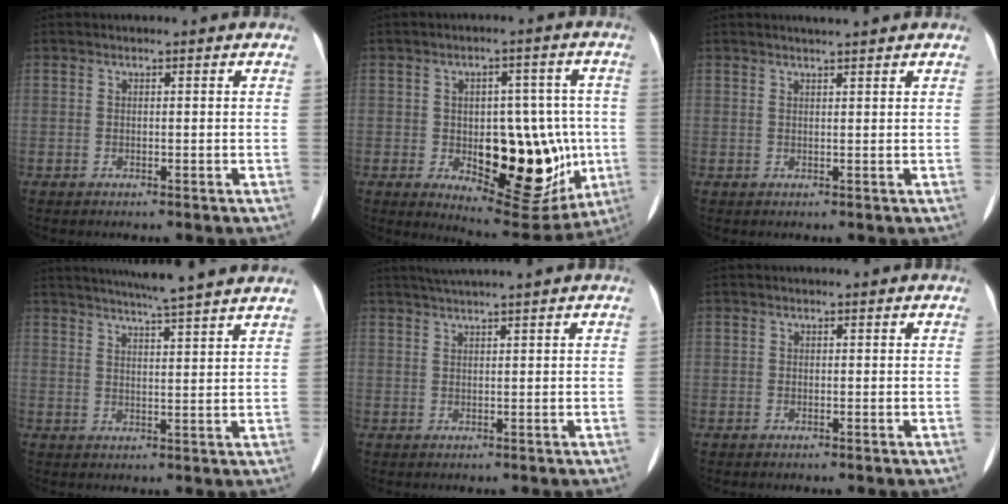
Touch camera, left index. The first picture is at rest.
{"total": 16.1, "force": [-2.7, 7.5, 14.0], "torque": [-0.172, 0.002, -0.017]}
{"total": 2.8, "force": [2.5, -0.1, 1.2], "torque": [-0.018, 0.013, 0.037]}
{"total": 12.1, "force": [10.9, -0.9, 5.4], "torque": [-0.086, 0.007, 0.137]}
{"total": 3.9, "force": [3.3, -1.0, 1.9], "torque": [-0.024, 0.022, 0.059]}
{"total": 0.0}